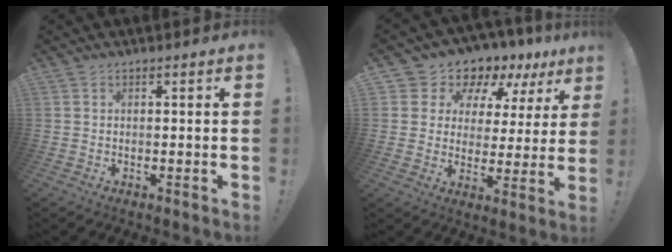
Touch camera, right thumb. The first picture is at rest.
{"total": 9.4, "force": [7.4, 5.4, 2.0], "torque": [-0.033, -0.076, 0.133]}